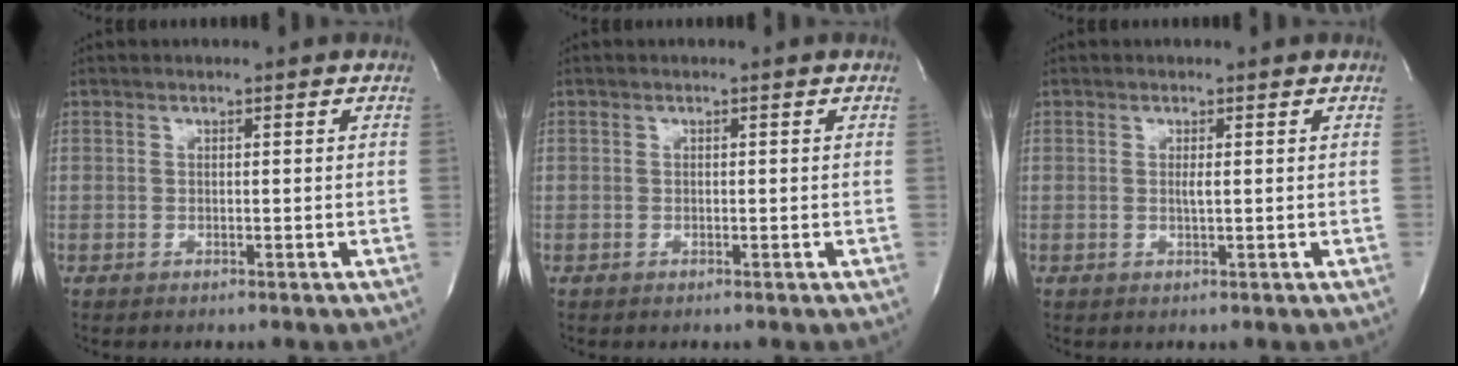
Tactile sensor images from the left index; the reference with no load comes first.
{"total": 0.0}
{"total": 0.9, "force": [0.1, 0.0, 0.9], "torque": [-0.022, -0.002, 0.003]}